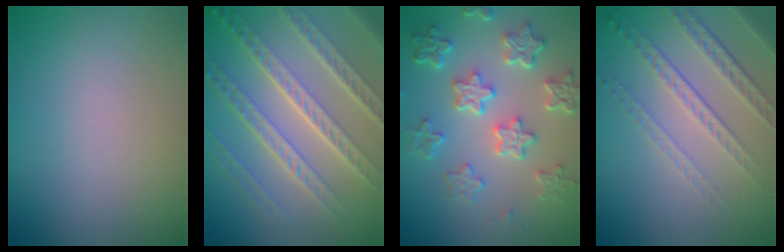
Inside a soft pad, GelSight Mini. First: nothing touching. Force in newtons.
{"total": 7.8, "press": 5.5, "slide": 5.6}
{"total": 5.9, "press": 4.6, "slide": 3.8}
{"total": 4.6, "press": 3.1, "slide": 3.4}